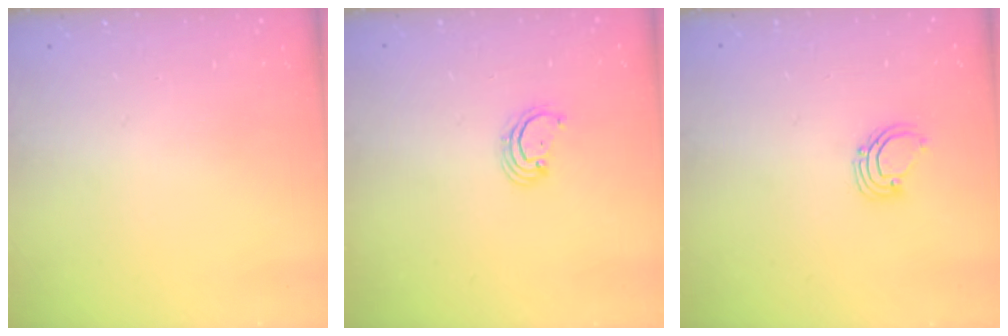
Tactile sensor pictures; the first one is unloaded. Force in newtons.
{"total": 2.6, "press": 2.6, "slide": 0.3}
{"total": 2.6, "press": 2.6, "slide": 0.2}